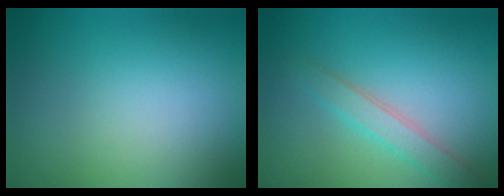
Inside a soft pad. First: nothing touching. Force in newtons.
{"total": 2.2, "press": 2.2, "slide": 0.1}